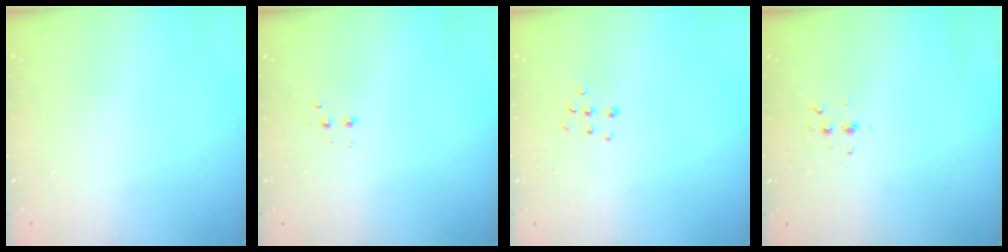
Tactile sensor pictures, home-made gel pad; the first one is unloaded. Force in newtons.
{"total": 2.9, "press": 2.7, "slide": 1.0}
{"total": 5.8, "press": 5.8, "slide": 0.3}
{"total": 4.0, "press": 3.9, "slide": 0.9}